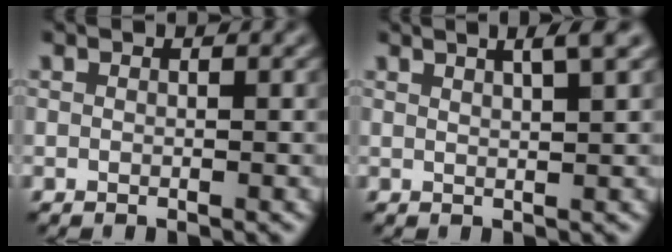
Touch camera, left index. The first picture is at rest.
{"total": 3.2, "force": [2.0, 0.7, 2.4], "torque": [-0.013, 0.011, 0.012]}